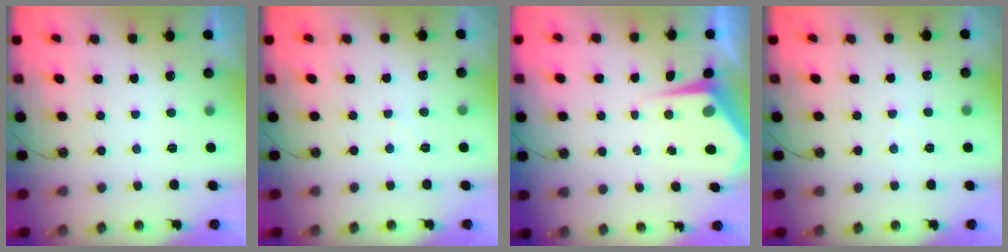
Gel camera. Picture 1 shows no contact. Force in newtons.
{"total": 2.8, "press": 2.8, "slide": 0.5}
{"total": 5.7, "press": 5.7, "slide": 0.5}
{"total": 3.2, "press": 3.2, "slide": 0.6}